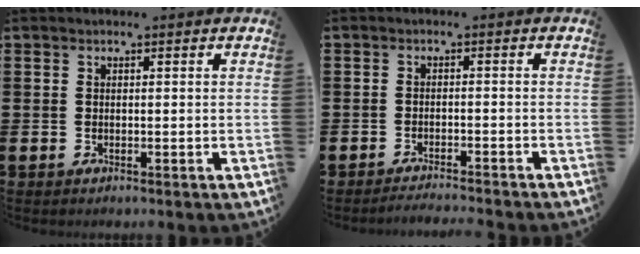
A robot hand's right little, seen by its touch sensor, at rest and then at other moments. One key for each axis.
{"total": 1.5, "fx": -1.5, "fy": -0.3, "fz": 0.2, "tx": -0.003, "ty": 0.003, "tz": -0.030}